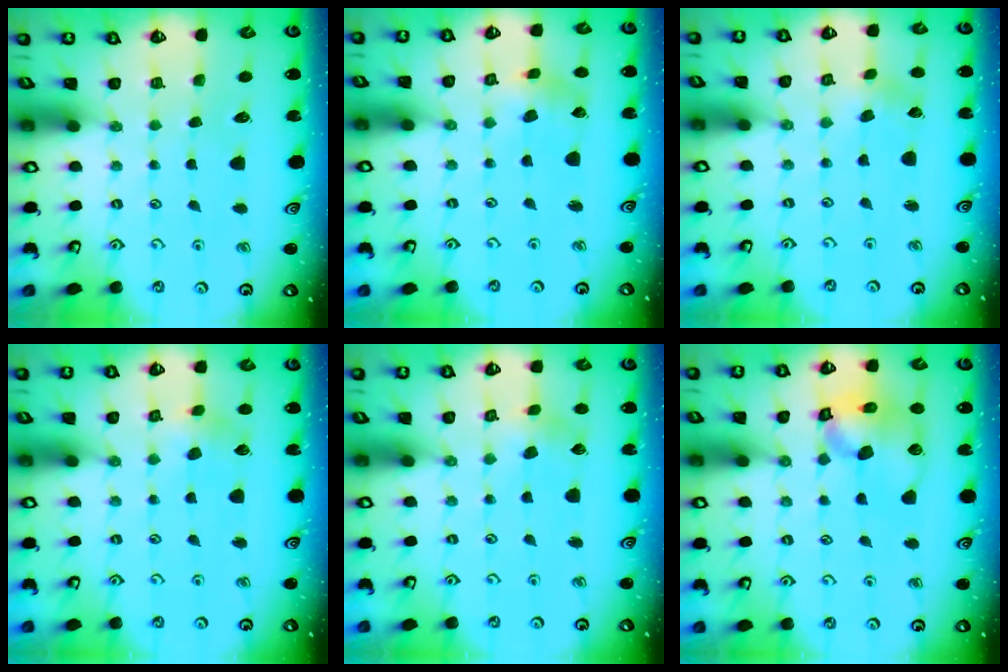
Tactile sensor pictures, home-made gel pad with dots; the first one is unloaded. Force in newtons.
{"total": 1.4, "press": 1.4, "slide": 0.2}
{"total": 0.6, "press": 0.6, "slide": 0.1}
{"total": 3.8, "press": 3.8, "slide": 0.3}
{"total": 2.9, "press": 2.9, "slide": 0.3}
{"total": 16.8, "press": 16.6, "slide": 2.5}